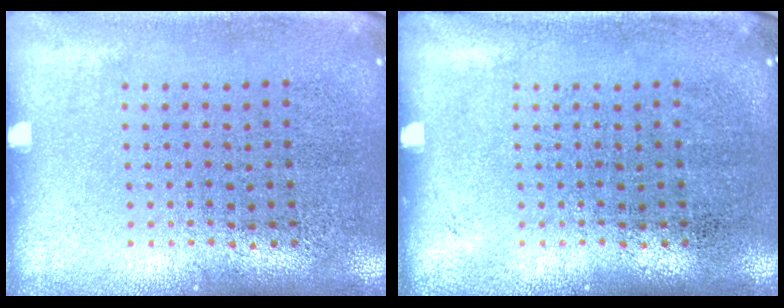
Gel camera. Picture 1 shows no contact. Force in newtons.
{"total": 0.0}